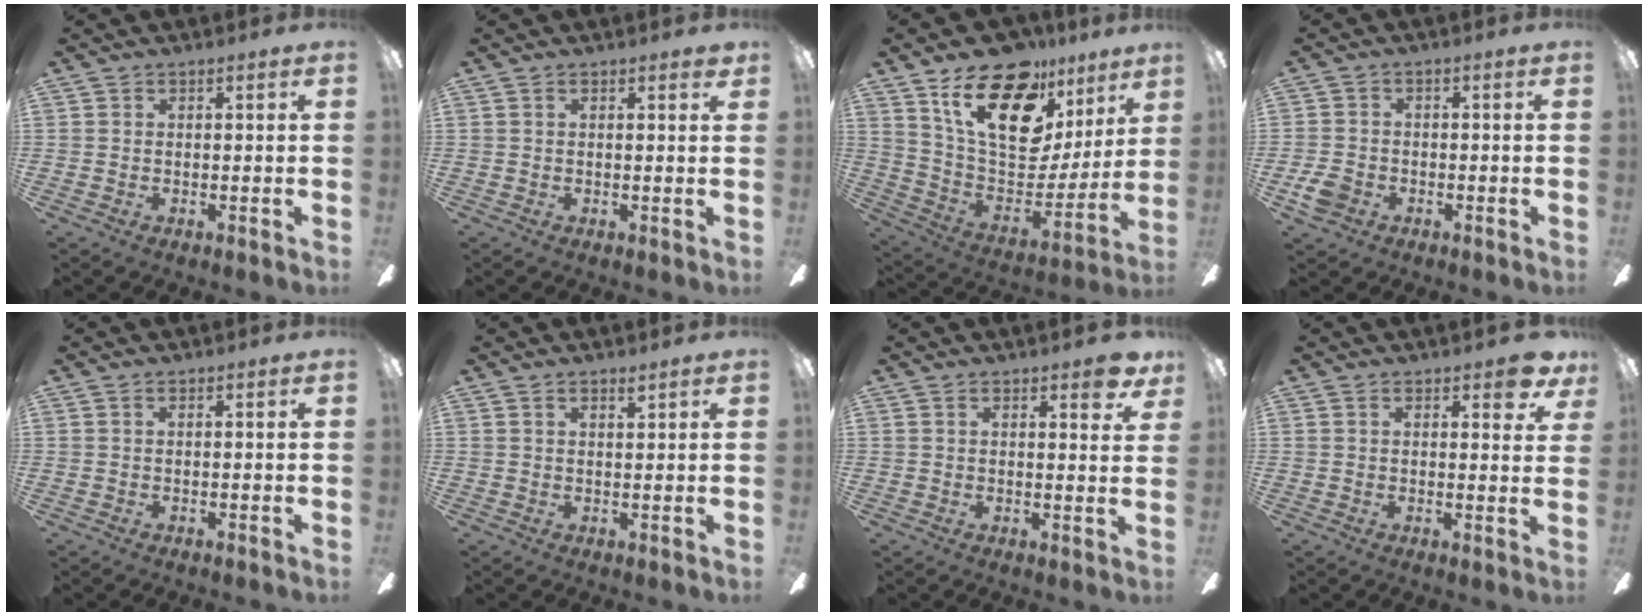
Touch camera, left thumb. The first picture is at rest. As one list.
[{"total": 1.1, "force": [0.7, 0.3, 0.8], "torque": [-0.001, -0.003, 0.009]}, {"total": 22.6, "force": [14.3, 11.5, 13.2], "torque": [-0.208, -0.086, 0.256]}, {"total": 4.6, "force": [-2.3, 3.5, 1.9], "torque": [-0.046, 0.008, -0.043]}, {"total": 0.0}, {"total": 1.4, "force": [1.4, 0.0, 0.2], "torque": [0.001, -0.007, 0.023]}, {"total": 4.2, "force": [3.0, 1.2, 2.7], "torque": [-0.028, -0.015, 0.046]}, {"total": 4.6, "force": [3.1, 1.8, 2.9], "torque": [-0.032, -0.012, 0.051]}]